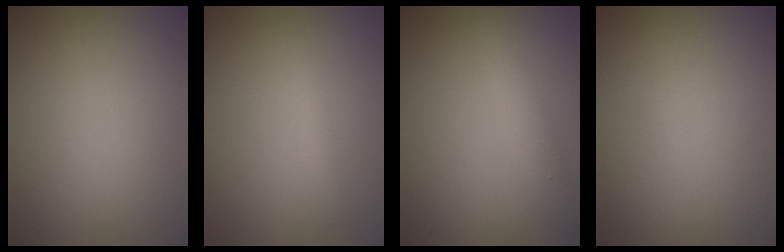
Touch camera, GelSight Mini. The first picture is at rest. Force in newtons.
{"total": 1.2, "press": 1.2, "slide": 0.0}
{"total": 2.9, "press": 2.9, "slide": 0.1}
{"total": 0.0}